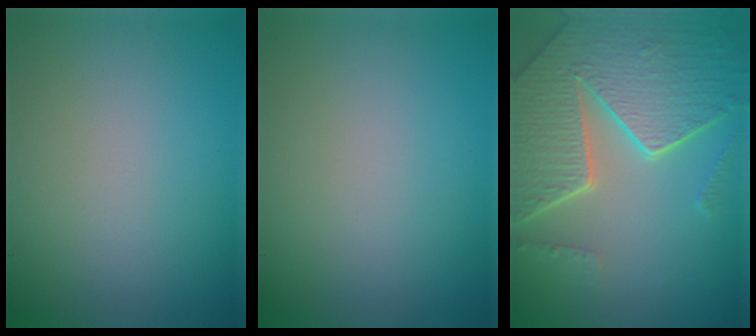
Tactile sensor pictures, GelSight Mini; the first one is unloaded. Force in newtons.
{"total": 0.0}
{"total": 7.8, "press": 5.7, "slide": 5.4}